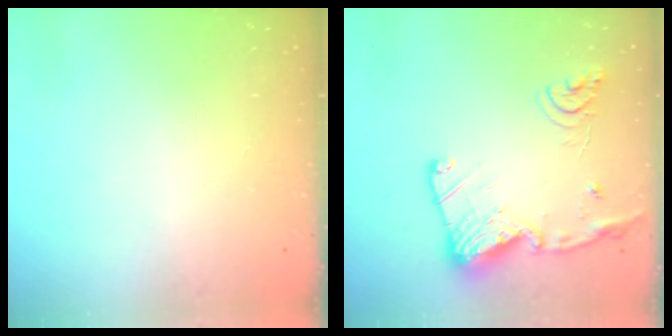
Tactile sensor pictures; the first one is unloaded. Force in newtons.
{"total": 16.3, "press": 16.2, "slide": 1.5}